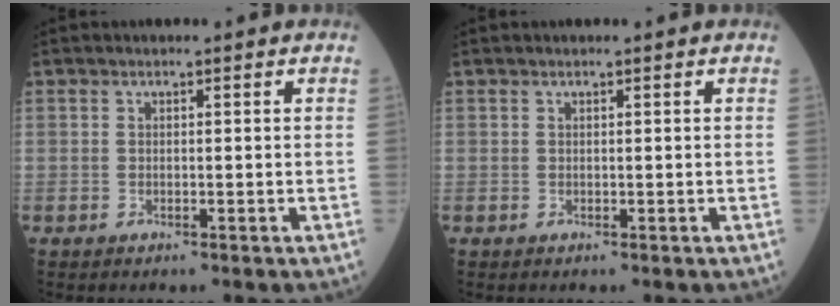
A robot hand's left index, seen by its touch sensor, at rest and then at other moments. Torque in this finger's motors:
{"motor_torque": [0.13, -0.12, 0.00, 0.01]}